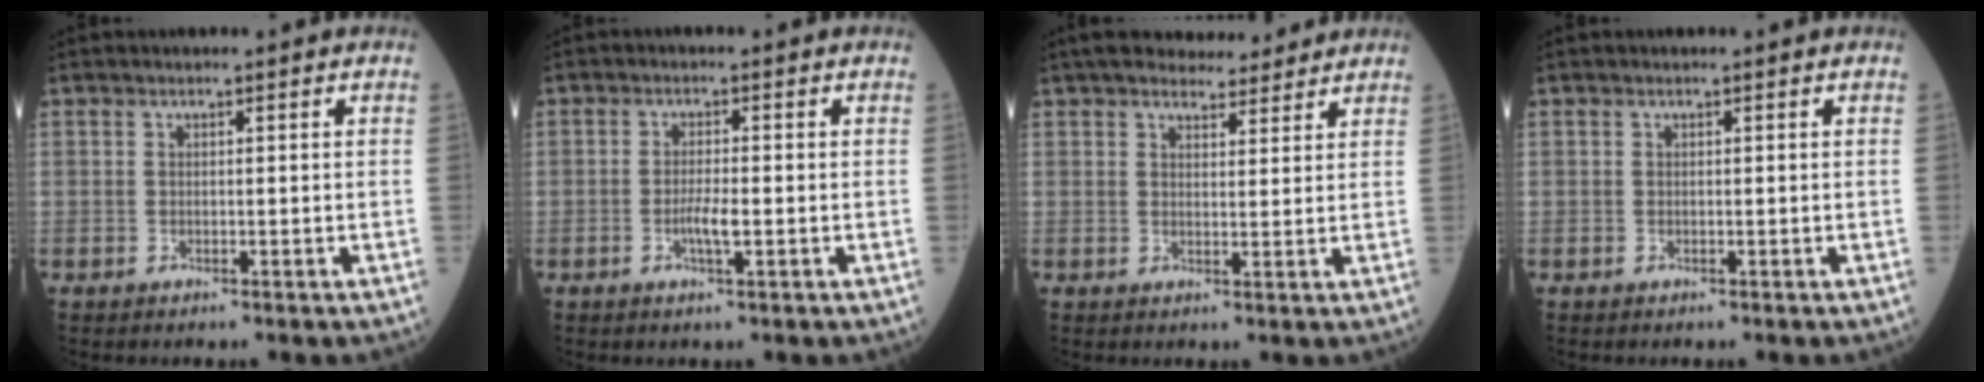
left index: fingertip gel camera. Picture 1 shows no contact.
{"total": 2.6, "force": [-0.7, 0.2, 2.5], "torque": [-0.052, -0.003, -0.013]}
{"total": 10.2, "force": [9.1, 2.6, 3.9], "torque": [-0.050, 0.015, 0.124]}
{"total": 0.0}